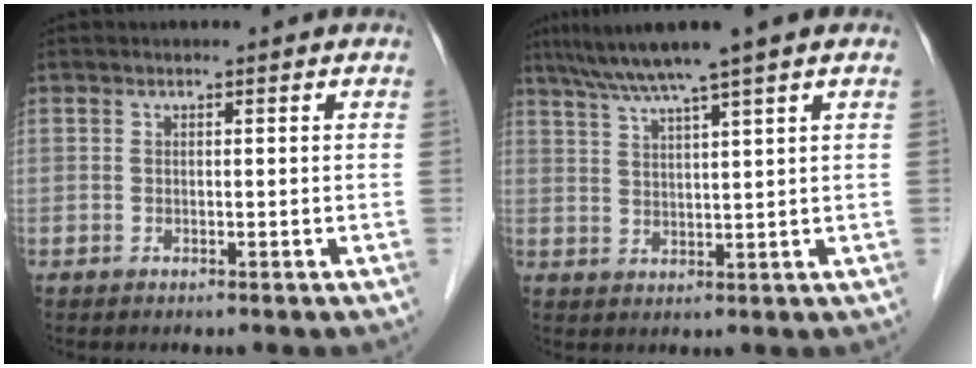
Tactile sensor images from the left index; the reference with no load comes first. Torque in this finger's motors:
{"motor_torque": [0.15, -0.19, 0.52, 0.10]}